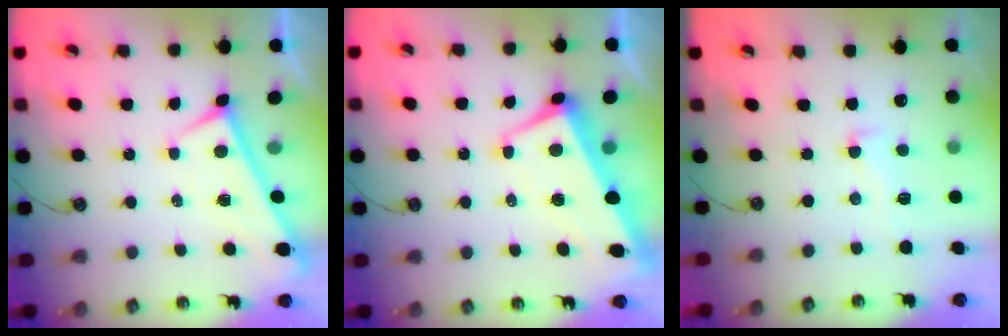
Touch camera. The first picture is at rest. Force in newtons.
{"total": 1.7, "press": 1.1, "slide": 1.3}
{"total": 1.2, "press": 0.2, "slide": 1.1}